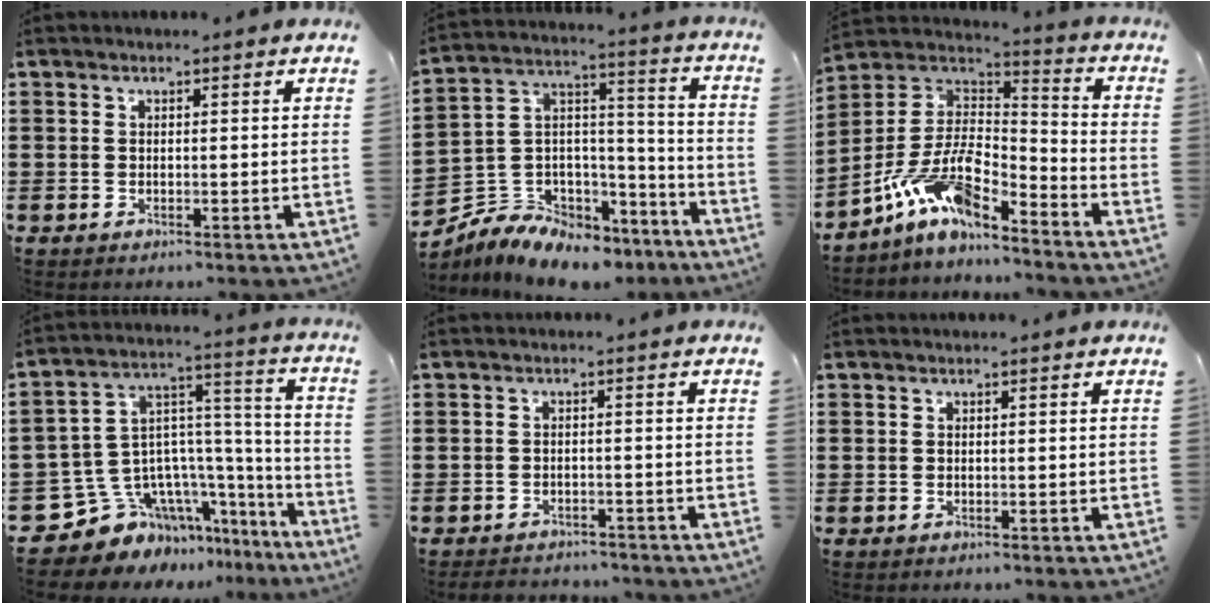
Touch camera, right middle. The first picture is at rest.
{"total": 6.7, "force": [-5.8, 3.2, 0.6], "torque": [-0.034, -0.001, -0.120]}
{"total": 10.4, "force": [-7.5, 3.3, 6.3], "torque": [-0.147, -0.002, -0.155]}
{"total": 8.9, "force": [-5.9, 6.5, 1.5], "torque": [-0.075, -0.022, -0.105]}
{"total": 2.3, "force": [-2.2, 0.4, -0.1], "torque": [-0.005, -0.001, -0.049]}
{"total": 0.0}